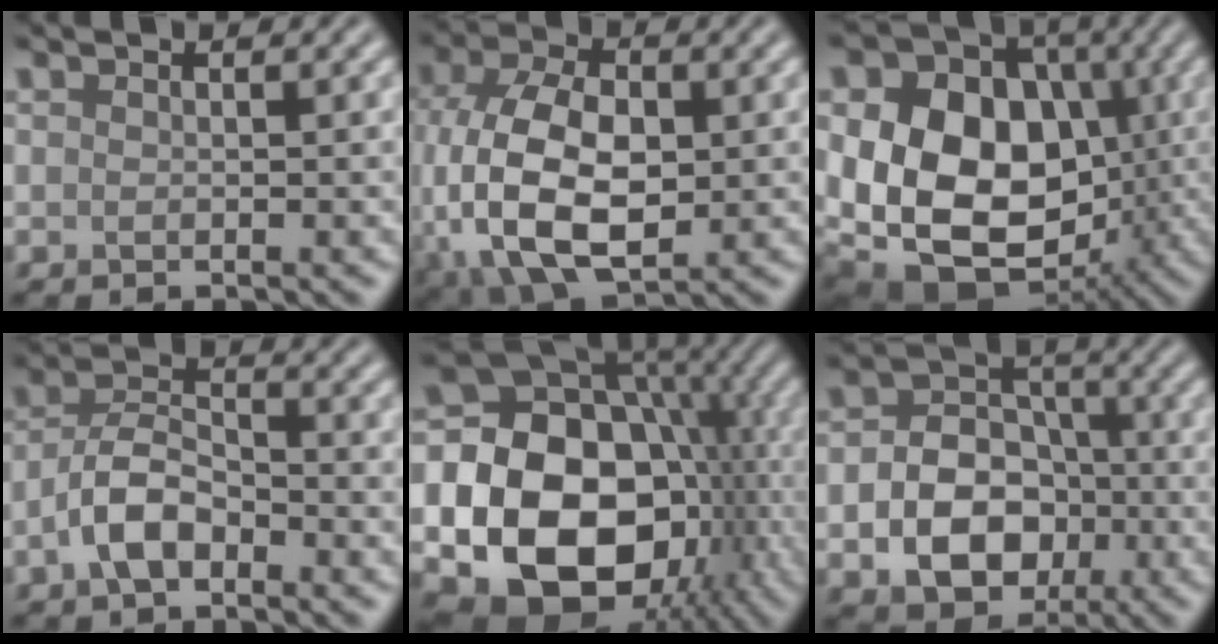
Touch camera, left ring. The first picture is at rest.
{"total": 11.6, "force": [-1.2, 7.2, 9.1], "torque": [-0.208, -0.013, -0.020]}
{"total": 18.1, "force": [-1.6, 14.1, 11.2], "torque": [-0.198, 0.003, -0.042]}
{"total": 4.2, "force": [-2.0, 2.2, 3.0], "torque": [-0.057, 0.010, -0.046]}
{"total": 20.7, "force": [-3.9, 17.0, 11.2], "torque": [-0.180, -0.010, -0.079]}
{"total": 8.5, "force": [-2.1, 6.5, 5.1], "torque": [-0.063, -0.013, -0.045]}